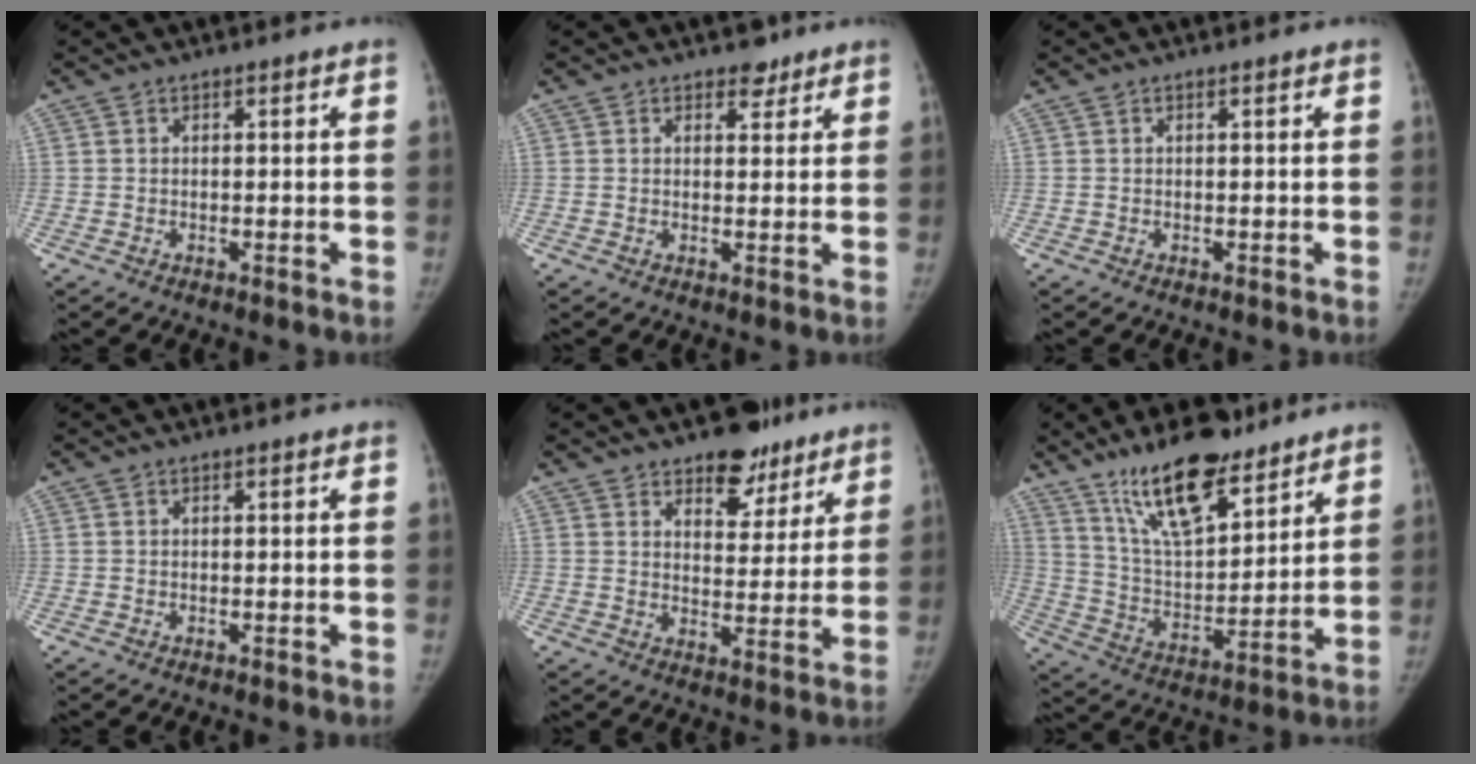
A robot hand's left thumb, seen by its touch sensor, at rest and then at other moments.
{"total": 2.6, "force": [1.9, 1.6, 0.7], "torque": [0.010, -0.011, 0.024]}
{"total": 0.0}
{"total": 0.0}
{"total": 9.7, "force": [7.0, 5.3, 4.2], "torque": [-0.010, -0.040, 0.101]}
{"total": 18.0, "force": [12.7, 6.5, 11.0], "torque": [-0.147, -0.071, 0.229]}